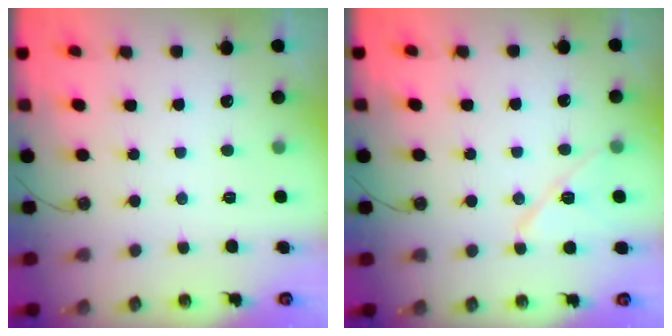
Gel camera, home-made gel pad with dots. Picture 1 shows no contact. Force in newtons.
{"total": 10.6, "press": 10.5, "slide": 1.1}